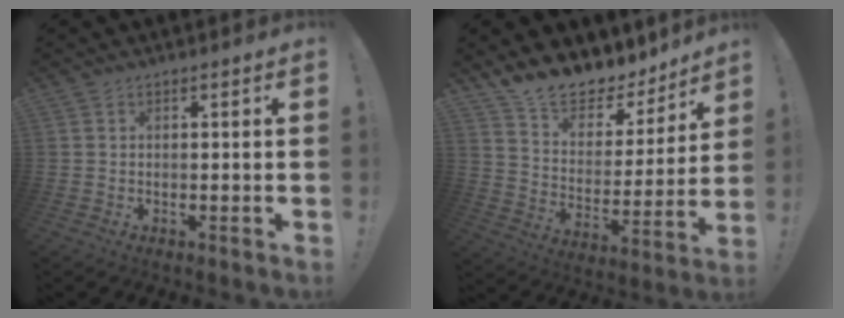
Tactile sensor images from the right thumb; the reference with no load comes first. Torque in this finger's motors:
{"motor_torque": [-0.33, 0.64, 0.84, 0.83, 0.00]}